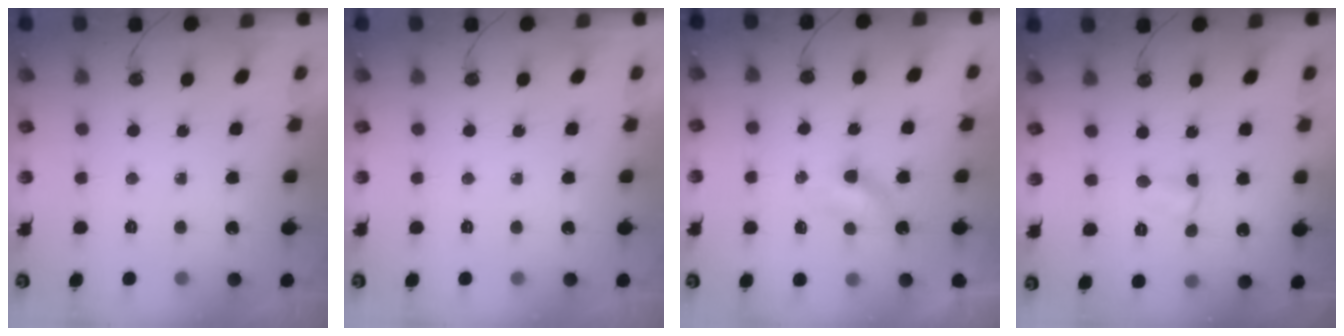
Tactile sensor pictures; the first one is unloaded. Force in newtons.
{"total": 0.0}
{"total": 3.7, "press": 3.7, "slide": 0.5}
{"total": 3.0, "press": 1.2, "slide": 2.7}